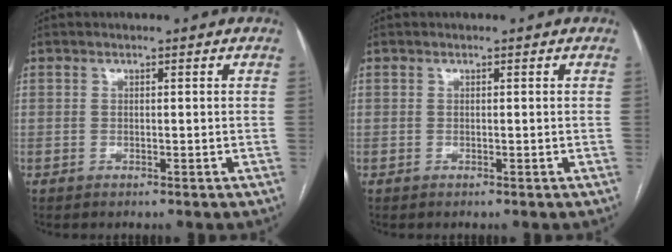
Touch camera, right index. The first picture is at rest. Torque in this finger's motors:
{"motor_torque": [0.00, 0.00, 0.02, 0.01]}